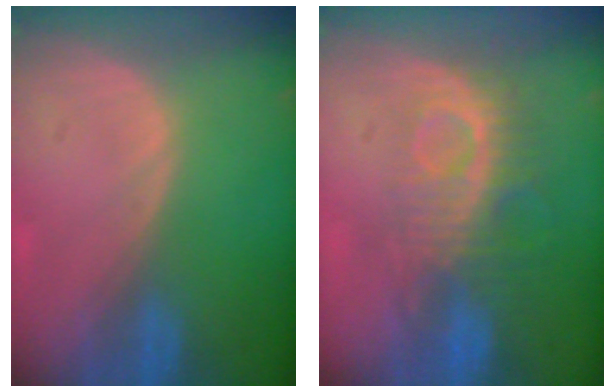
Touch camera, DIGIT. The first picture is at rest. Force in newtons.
{"total": 9.3, "press": 8.2, "slide": 4.4}